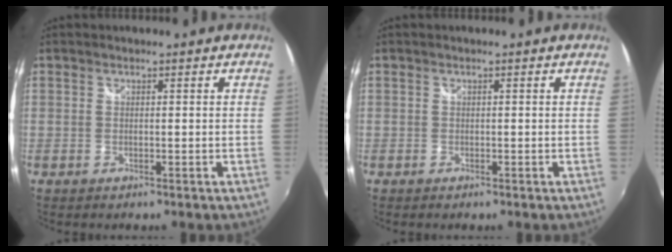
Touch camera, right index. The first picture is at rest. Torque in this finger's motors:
{"motor_torque": [-0.34, -0.16, -0.06, -0.04]}